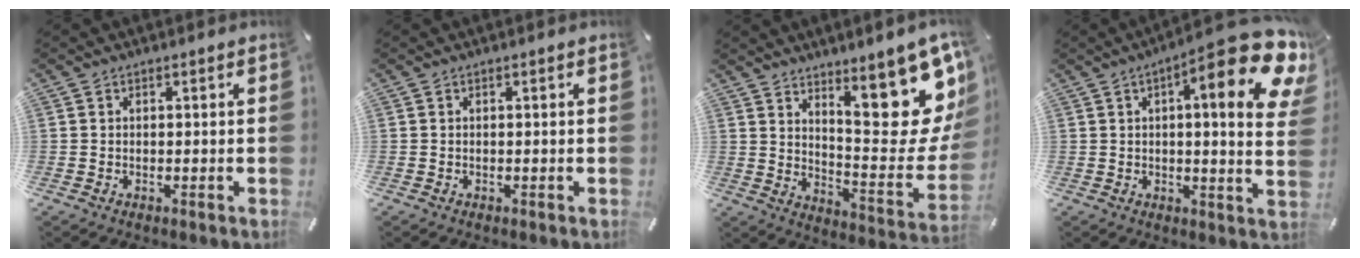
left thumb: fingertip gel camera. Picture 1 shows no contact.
{"total": 0.0}
{"total": 21.2, "force": [12.2, 7.4, 15.7], "torque": [-0.195, -0.105, 0.200]}
{"total": 19.4, "force": [8.9, 4.6, 16.6], "torque": [-0.231, -0.064, 0.127]}